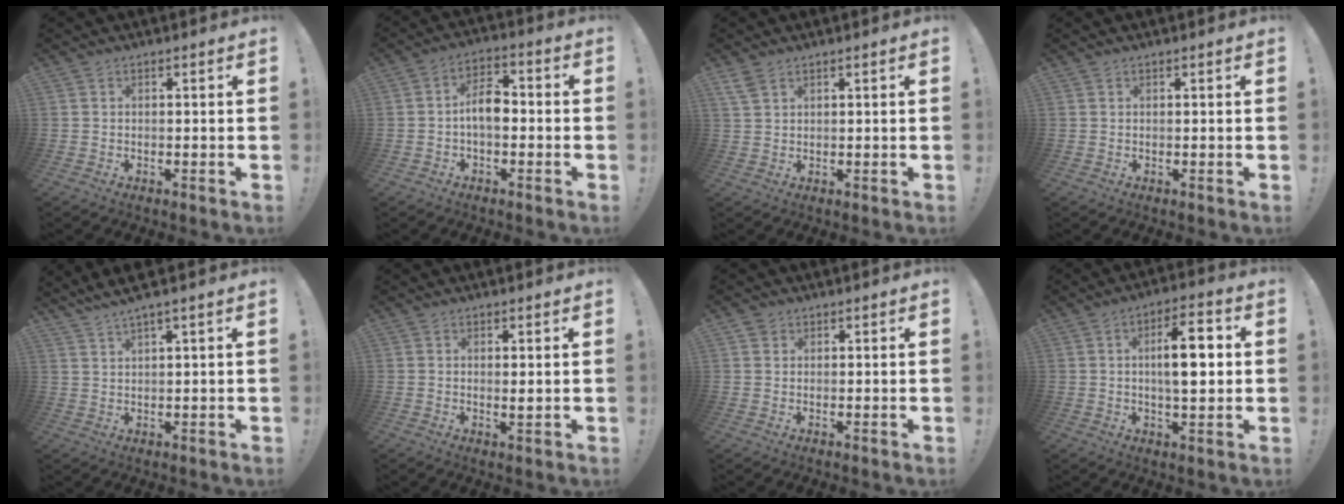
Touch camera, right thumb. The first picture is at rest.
{"total": 8.2, "force": [-1.2, 4.6, 6.6], "torque": [-0.120, 0.012, -0.022]}
{"total": 3.3, "force": [2.2, 1.6, 1.8], "torque": [-0.030, -0.009, 0.041]}
{"total": 0.0}
{"total": 4.1, "force": [2.9, -0.2, 3.0], "torque": [-0.058, -0.013, 0.052]}
{"total": 1.6, "force": [0.5, 0.3, 1.5], "torque": [-0.015, -0.008, 0.006]}
{"total": 1.6, "force": [1.1, 1.3, 0.1], "torque": [0.003, -0.003, 0.019]}
{"total": 11.6, "force": [1.0, 4.5, 10.7], "torque": [-0.166, 0.004, 0.011]}